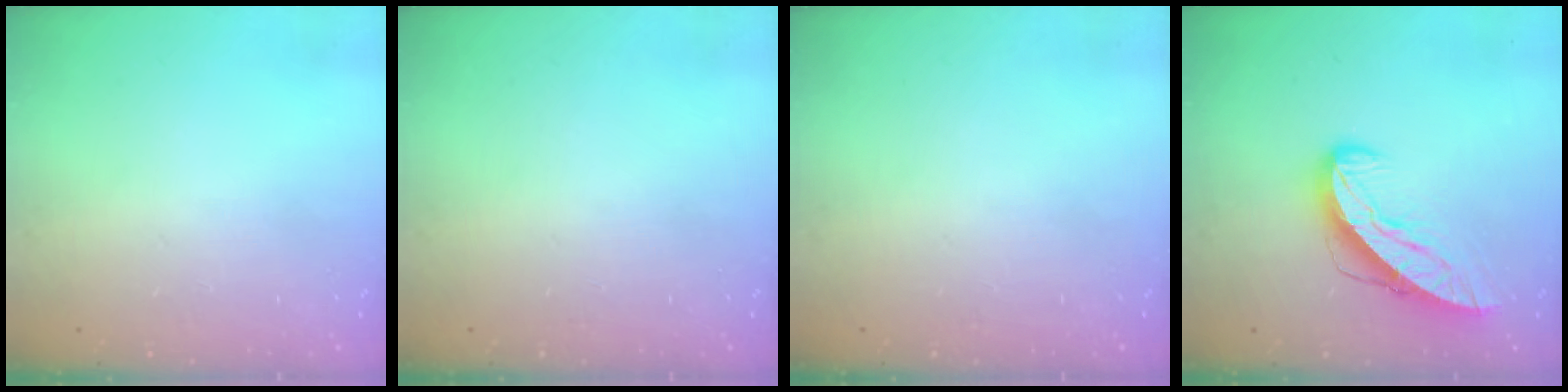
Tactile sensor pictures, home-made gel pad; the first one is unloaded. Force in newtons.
{"total": 0.0}
{"total": 0.0}
{"total": 9.1, "press": 9.1, "slide": 0.8}